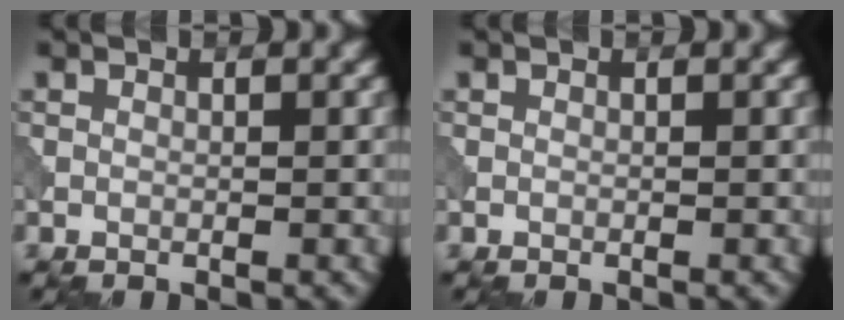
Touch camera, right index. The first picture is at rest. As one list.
[{"total": 0.0}]